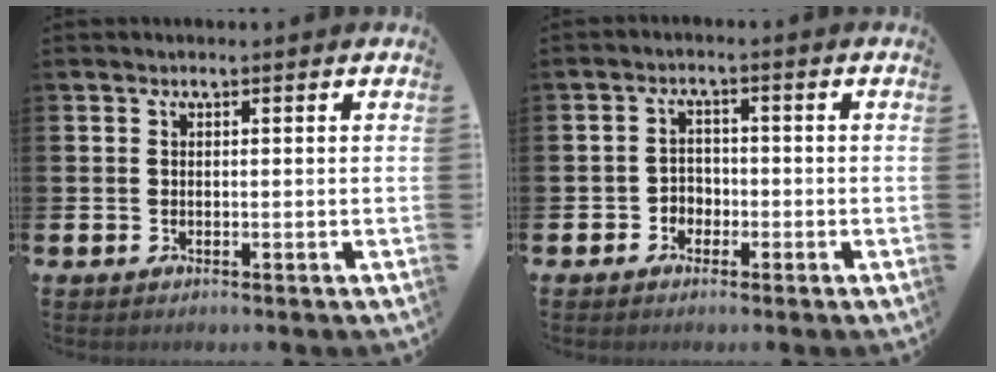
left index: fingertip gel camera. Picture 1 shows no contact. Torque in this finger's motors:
{"motor_torque": [-0.08, 0.27, 0.06, 0.00]}